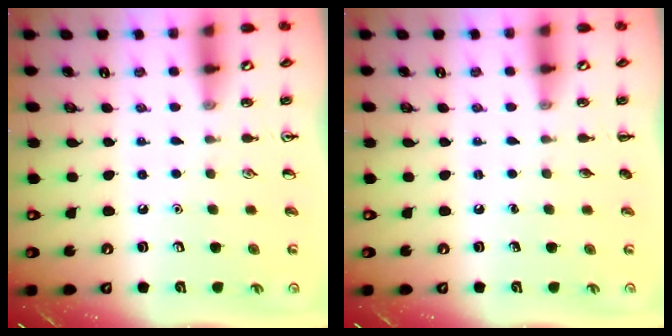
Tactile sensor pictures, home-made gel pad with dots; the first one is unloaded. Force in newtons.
{"total": 0.0}